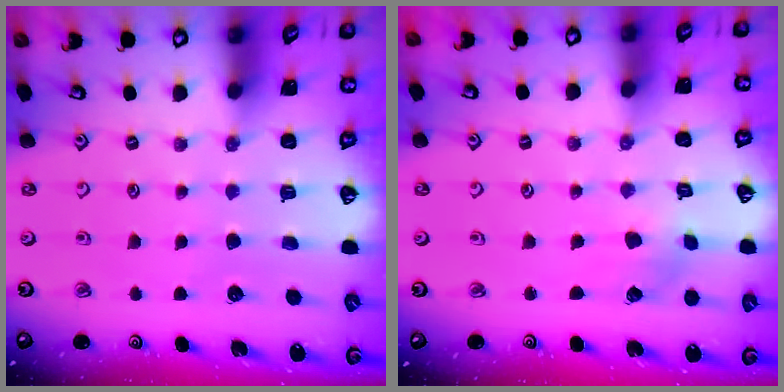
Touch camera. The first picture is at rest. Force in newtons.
{"total": 1.6, "press": 1.6, "slide": 0.2}